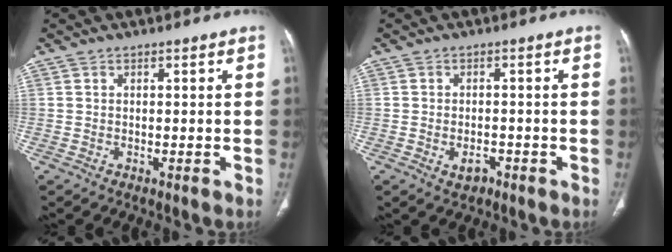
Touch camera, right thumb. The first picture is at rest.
{"total": 2.7, "force": [-1.4, 1.7, 1.6], "torque": [-0.022, 0.009, -0.015]}